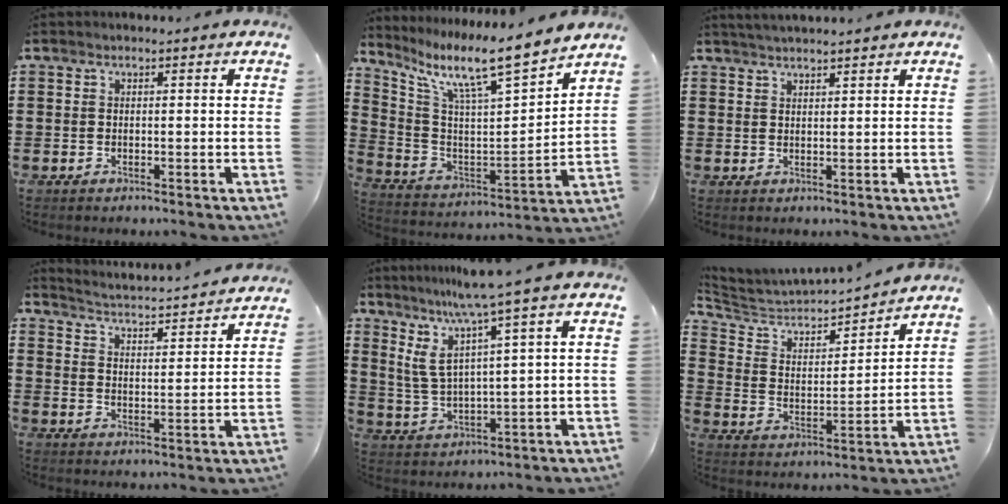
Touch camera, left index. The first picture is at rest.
{"total": 10.2, "force": [8.5, 0.5, 5.6], "torque": [-0.128, -0.070, 0.132]}
{"total": 1.9, "force": [1.8, -0.2, 0.3], "torque": [-0.009, 0.001, 0.036]}
{"total": 2.9, "force": [2.9, -0.5, 0.1], "torque": [-0.023, -0.035, 0.040]}
{"total": 6.4, "force": [3.7, -0.3, 5.2], "torque": [-0.132, -0.030, 0.052]}
{"total": 3.9, "force": [3.6, 1.1, 0.9], "torque": [-0.046, -0.033, 0.051]}